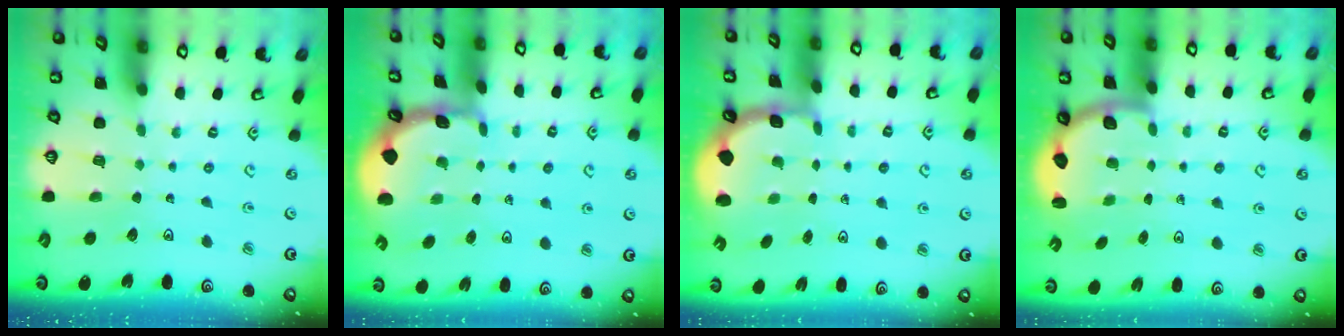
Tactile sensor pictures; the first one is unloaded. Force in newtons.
{"total": 1.5, "press": 1.5, "slide": 0.1}
{"total": 2.0, "press": 1.6, "slide": 1.2}
{"total": 3.5, "press": 2.8, "slide": 2.0}